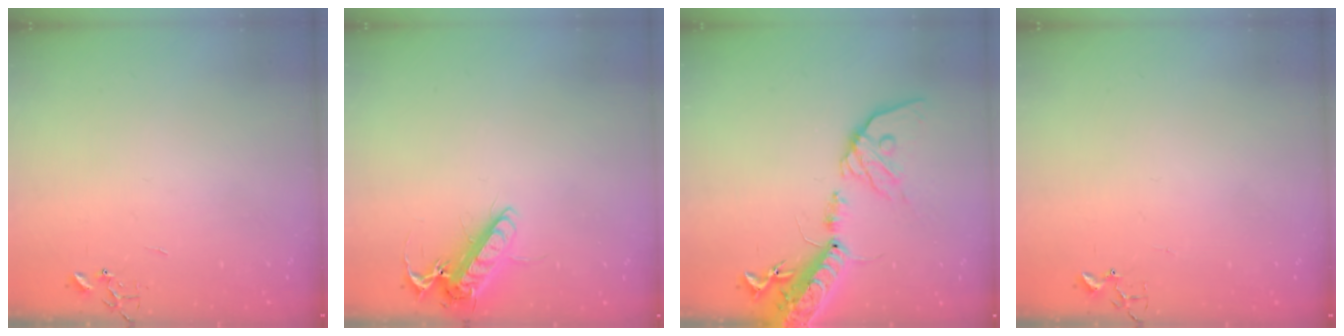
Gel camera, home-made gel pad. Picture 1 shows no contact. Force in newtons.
{"total": 13.5, "press": 13.3, "slide": 2.1}
{"total": 19.5, "press": 19.0, "slide": 4.4}
{"total": 3.0, "press": 2.9, "slide": 0.4}